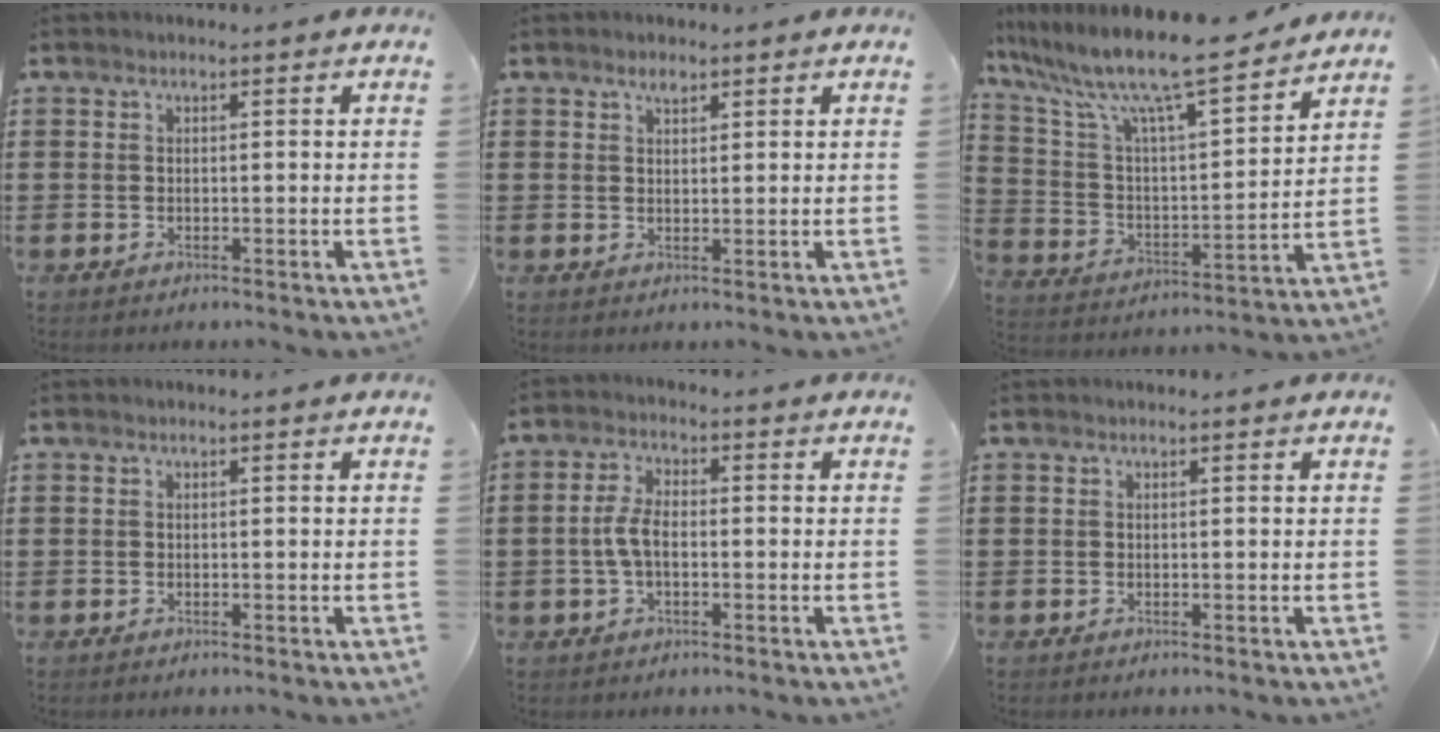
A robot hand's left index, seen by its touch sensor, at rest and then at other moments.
{"total": 1.8, "force": [1.3, 0.9, 0.9], "torque": [-0.014, 0.000, 0.022]}
{"total": 11.0, "force": [9.4, 0.4, 5.7], "torque": [-0.151, -0.066, 0.153]}
{"total": 0.0}
{"total": 4.8, "force": [-0.8, 2.3, 4.2], "torque": [-0.104, -0.002, -0.022]}
{"total": 0.0}